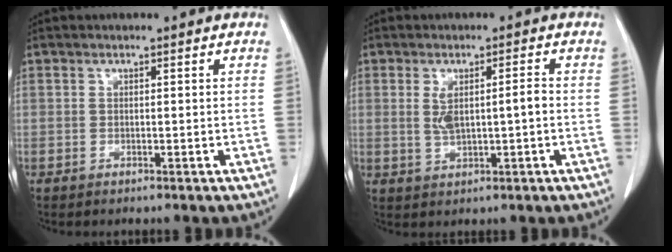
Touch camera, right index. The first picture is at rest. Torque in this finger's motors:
{"motor_torque": [0.03, 0.16, 0.10, 0.03]}